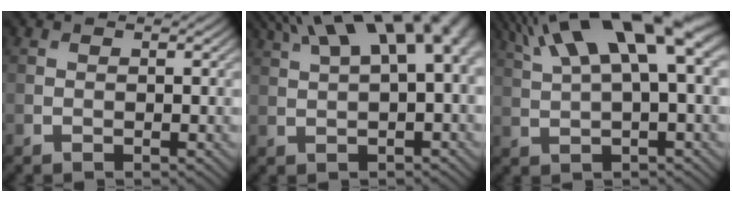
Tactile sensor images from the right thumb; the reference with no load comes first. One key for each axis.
{"total": 14.3, "fx": 5.9, "fy": 5.6, "fz": 11.7, "tx": -0.180, "ty": 0.041, "tz": 0.092}
{"total": 13.1, "fx": 6.3, "fy": 3.6, "fz": 10.9, "tx": -0.206, "ty": 0.024, "tz": 0.115}